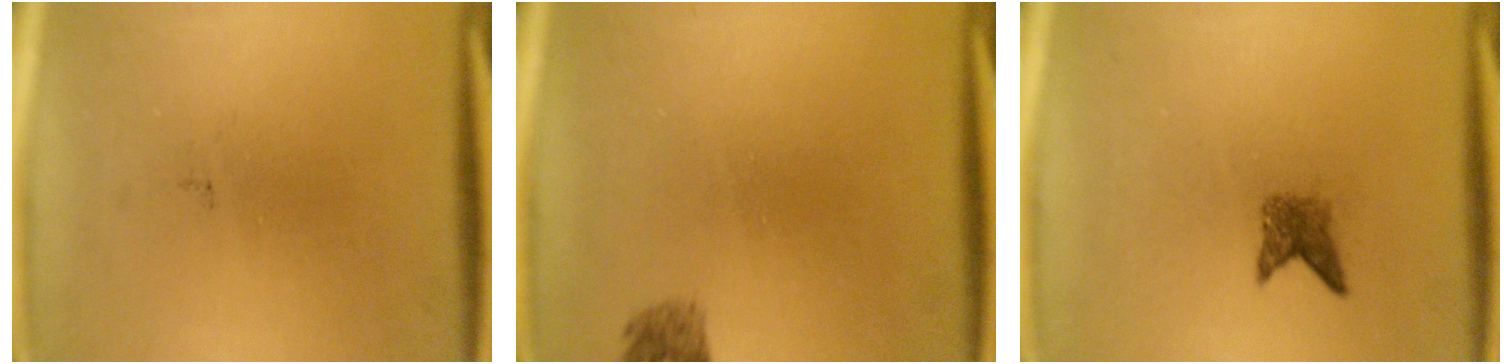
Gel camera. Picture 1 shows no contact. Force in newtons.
{"total": 1.4}
{"total": 2.1}